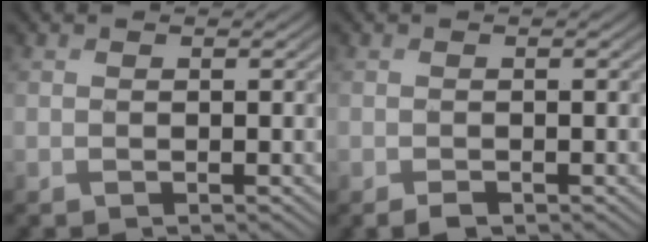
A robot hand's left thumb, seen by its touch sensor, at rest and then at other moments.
{"total": 1.0, "force": [-0.7, 0.4, 0.5], "torque": [-0.010, -0.003, -0.013]}